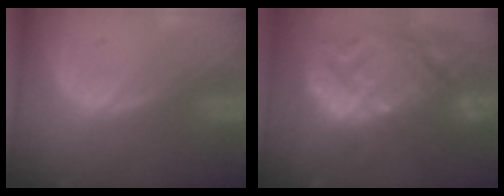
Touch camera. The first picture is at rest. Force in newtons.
{"total": 14.8, "press": 12.7, "slide": 7.6}